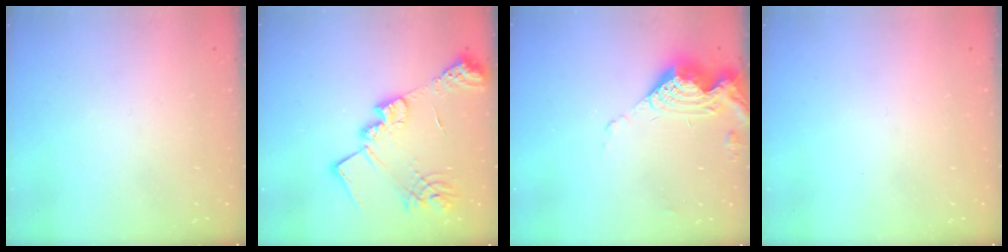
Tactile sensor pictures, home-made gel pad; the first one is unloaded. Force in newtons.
{"total": 18.9, "press": 18.8, "slide": 1.5}
{"total": 9.5, "press": 9.5, "slide": 0.8}
{"total": 0.0}